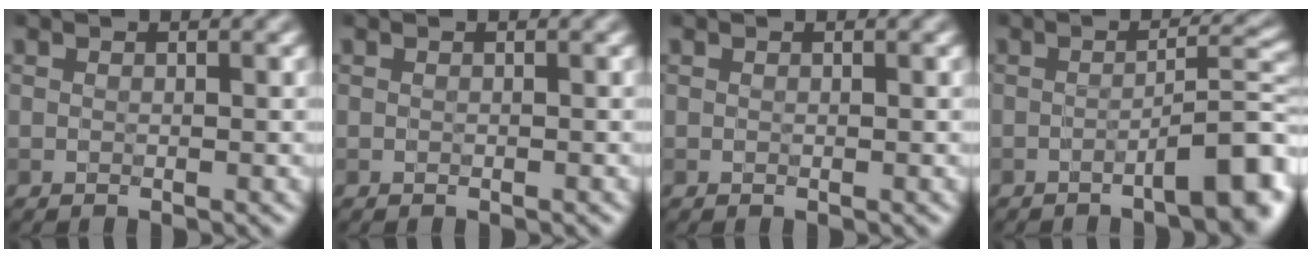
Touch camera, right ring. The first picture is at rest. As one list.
[{"total": 0.0}, {"total": 0.0}, {"total": 5.7, "force": [-2.5, 1.3, 5.0], "torque": [-0.065, 0.014, -0.042]}]